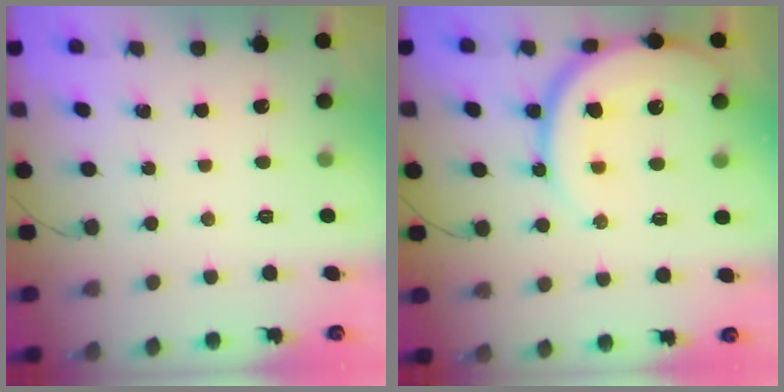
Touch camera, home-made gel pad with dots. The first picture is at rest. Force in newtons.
{"total": 16.4, "press": 16.3, "slide": 1.6}